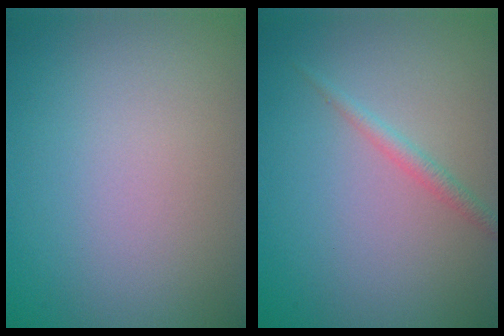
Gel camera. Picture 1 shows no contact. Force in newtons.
{"total": 1.3, "press": 1.3, "slide": 0.1}